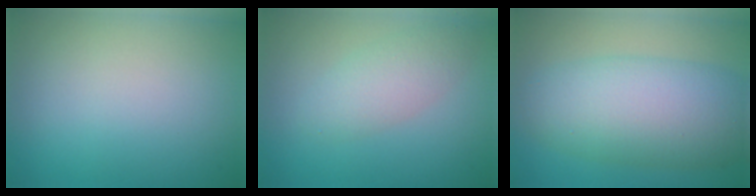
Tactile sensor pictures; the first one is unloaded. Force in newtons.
{"total": 2.9, "press": 2.9, "slide": 0.1}
{"total": 8.8, "press": 8.8, "slide": 0.2}